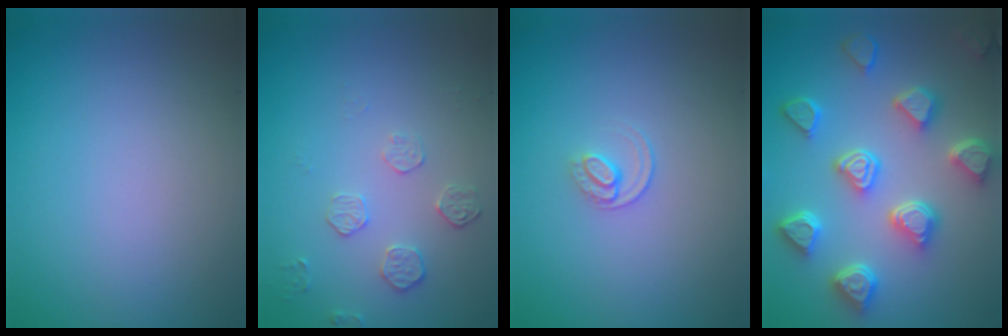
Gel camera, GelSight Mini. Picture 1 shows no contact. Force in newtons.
{"total": 1.8, "press": 1.2, "slide": 1.3}
{"total": 1.2, "press": 0.8, "slide": 0.9}
{"total": 6.9, "press": 5.7, "slide": 3.9}